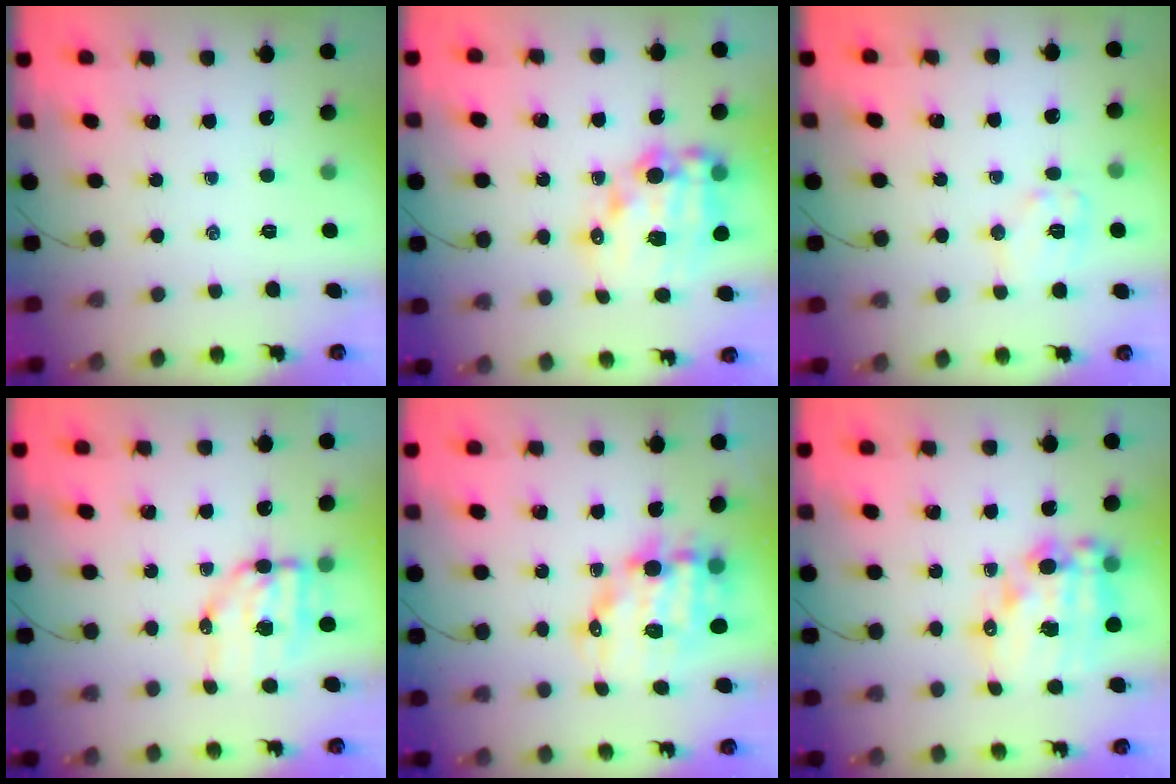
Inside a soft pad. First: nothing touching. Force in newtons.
{"total": 17.0, "press": 16.6, "slide": 3.7}
{"total": 8.8, "press": 8.7, "slide": 0.5}
{"total": 7.8, "press": 7.7, "slide": 1.5}
{"total": 13.4, "press": 13.1, "slide": 3.0}
{"total": 17.5, "press": 17.2, "slide": 3.5}